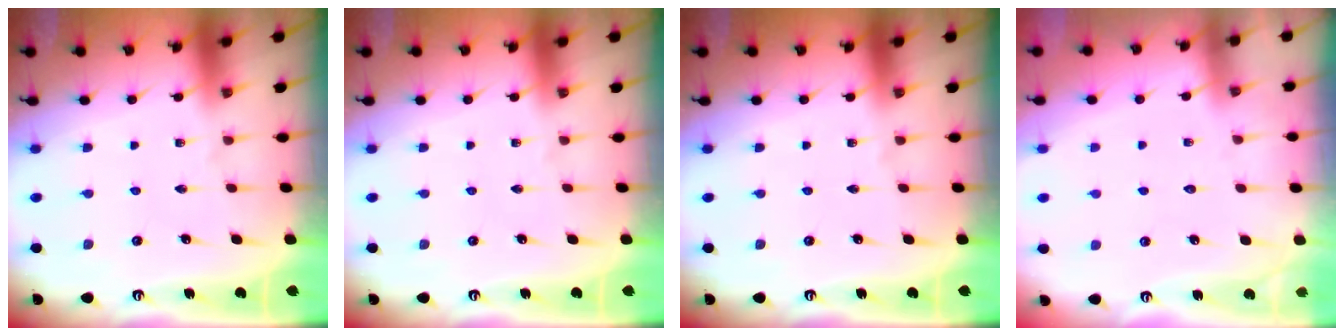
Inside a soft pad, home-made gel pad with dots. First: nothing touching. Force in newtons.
{"total": 0.0}
{"total": 0.0}
{"total": 3.4, "press": 3.4, "slide": 0.4}